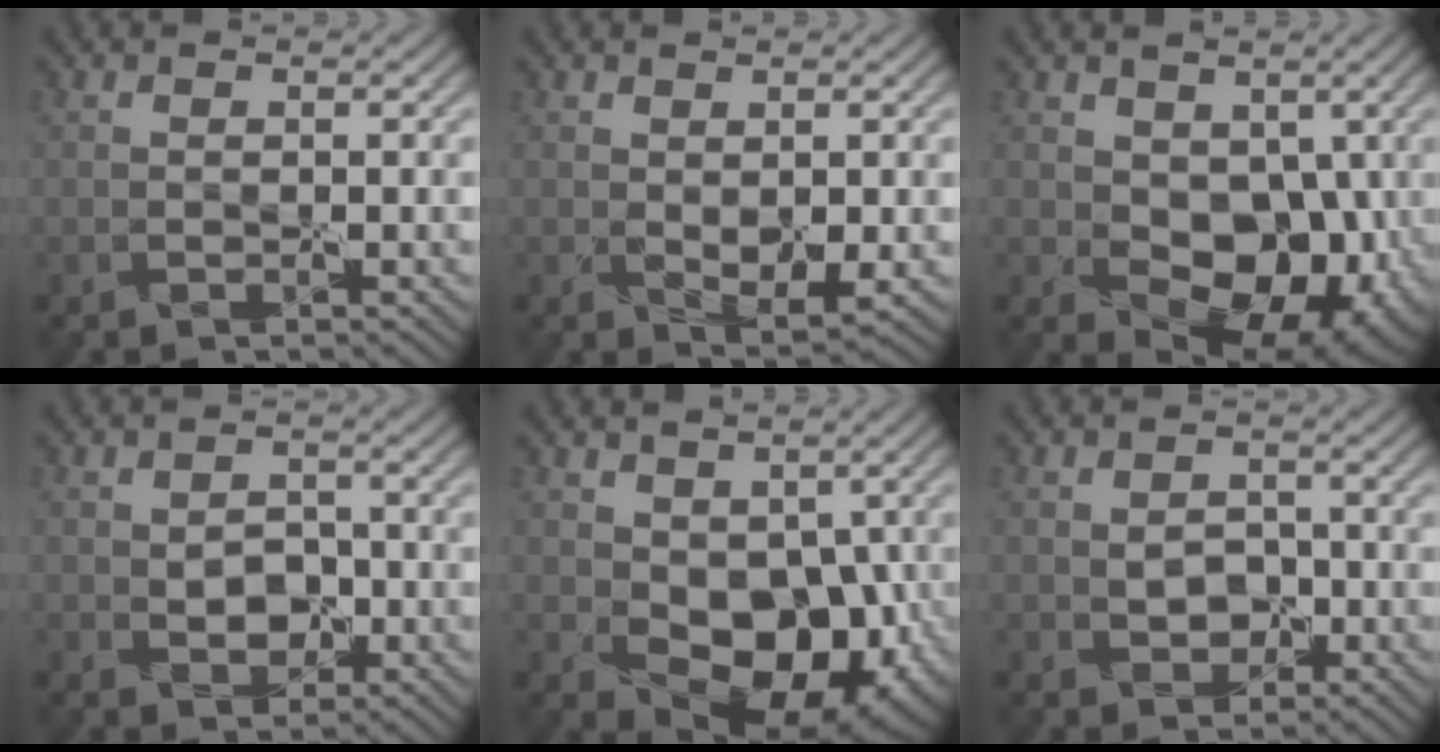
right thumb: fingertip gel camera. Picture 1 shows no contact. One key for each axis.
{"total": 1.7, "fx": 0.3, "fy": 0.7, "fz": 1.5, "tx": -0.027, "ty": -0.003, "tz": 0.011}
{"total": 9.8, "fx": -0.3, "fy": 7.0, "fz": 6.8, "tx": -0.080, "ty": -0.026, "tz": 0.009}
{"total": 1.4, "fx": -0.2, "fy": 1.3, "fz": 0.5, "tx": -0.002, "ty": 0.005, "tz": -0.008}
{"total": 9.9, "fx": -0.7, "fy": 6.8, "fz": 7.1, "tx": -0.091, "ty": -0.025, "tz": 0.002}
{"total": 1.2, "fx": -0.2, "fy": 1.2, "fz": 0.2, "tx": 0.000, "ty": 0.005, "tz": -0.007}